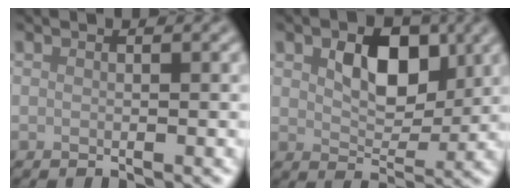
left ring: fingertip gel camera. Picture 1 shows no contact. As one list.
[{"total": 5.5, "force": [1.5, 3.4, 4.0], "torque": [-0.067, -0.002, 0.021]}]